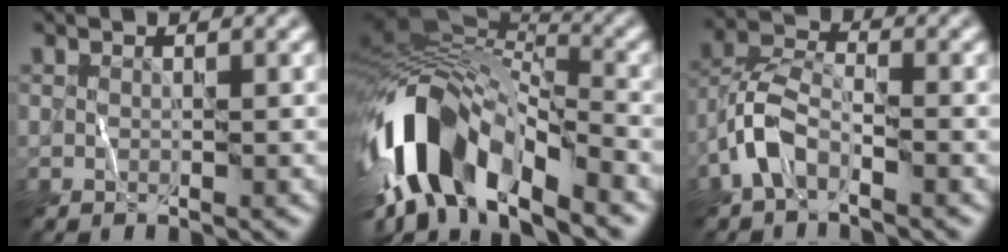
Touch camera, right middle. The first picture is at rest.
{"total": 13.3, "force": [-5.2, 6.1, 10.6], "torque": [-0.201, 0.013, -0.096]}
{"total": 3.8, "force": [-2.3, 1.7, 2.4], "torque": [-0.046, 0.011, -0.058]}